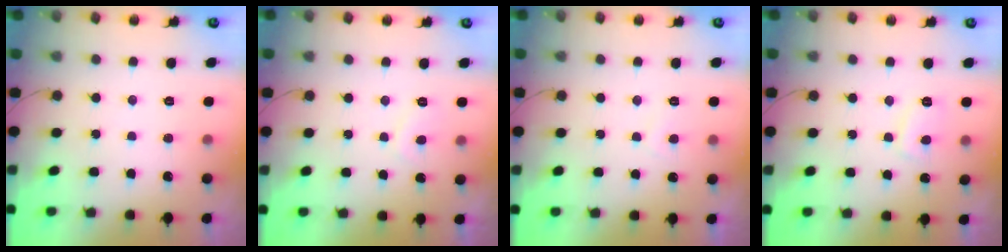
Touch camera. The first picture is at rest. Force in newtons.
{"total": 2.3, "press": 2.2, "slide": 0.8}
{"total": 1.3, "press": 1.2, "slide": 0.4}
{"total": 4.4, "press": 4.3, "slide": 0.6}